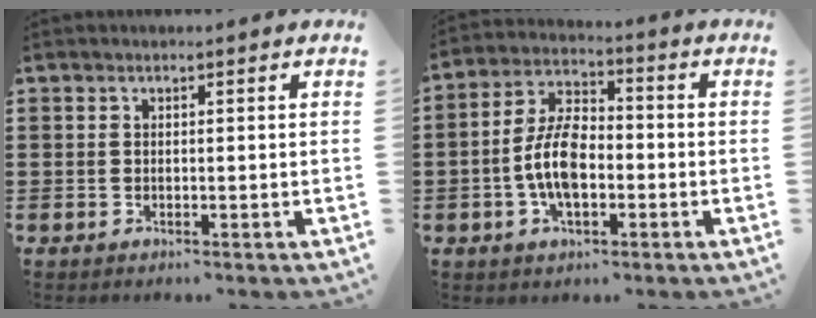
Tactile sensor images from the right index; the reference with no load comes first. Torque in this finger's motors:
{"motor_torque": [2.14, 0.00, 1.05, 0.21]}